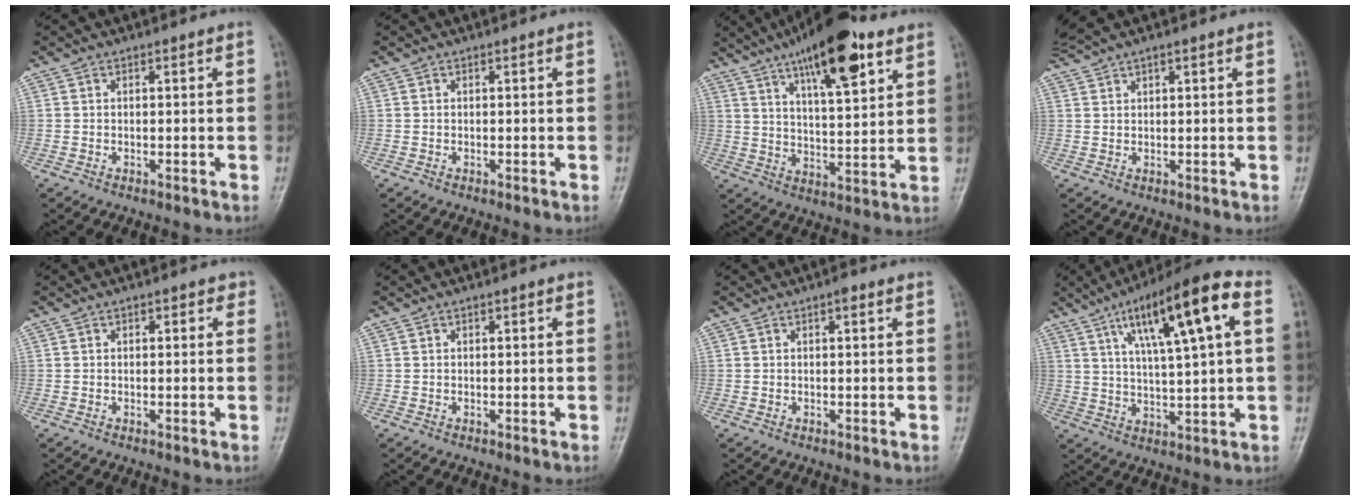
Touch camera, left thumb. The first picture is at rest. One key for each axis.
{"total": 0.0}
{"total": 18.2, "fx": 10.3, "fy": 5.6, "fz": 13.9, "tx": -0.195, "ty": -0.034, "tz": 0.166}
{"total": 3.2, "fx": 2.5, "fy": 0.2, "fz": 1.9, "tx": -0.045, "ty": 0.016, "tz": 0.054}
{"total": 2.2, "fx": 0.9, "fy": 1.3, "fz": 1.5, "tx": -0.007, "ty": 0.002, "tz": 0.008}
{"total": 1.0, "fx": 0.3, "fy": 0.4, "fz": 0.8, "tx": -0.009, "ty": 0.003, "tz": 0.004}
{"total": 1.3, "fx": 0.6, "fy": 0.4, "fz": 1.0, "tx": -0.013, "ty": 0.002, "tz": 0.005}
{"total": 17.7, "fx": 6.7, "fy": 3.6, "fz": 16.0, "tx": -0.256, "ty": 0.007, "tz": 0.108}